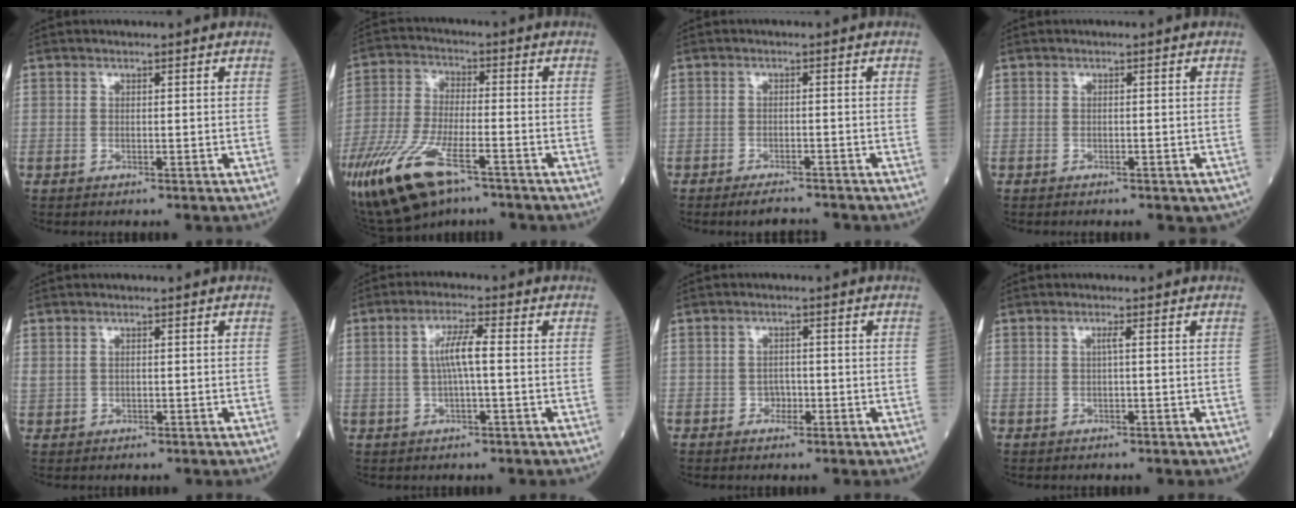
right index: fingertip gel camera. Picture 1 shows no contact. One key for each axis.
{"total": 17.4, "fx": -10.5, "fy": 5.6, "fz": 12.6, "tx": -0.292, "ty": -0.042, "tz": -0.195}
{"total": 3.7, "fx": -3.4, "fy": 0.7, "fz": 1.3, "tx": -0.018, "ty": -0.006, "tz": -0.052}
{"total": 2.9, "fx": -2.2, "fy": 1.2, "fz": 1.5, "tx": -0.015, "ty": -0.002, "tz": -0.021}
{"total": 1.5, "fx": 0.4, "fy": 1.1, "fz": 0.8, "tx": -0.031, "ty": 0.011, "tz": 0.016}
{"total": 4.7, "fx": 0.2, "fy": 0.3, "fz": 4.7, "tx": -0.091, "ty": 0.010, "tz": 0.004}
{"total": 1.6, "fx": -0.7, "fy": 1.2, "fz": 0.7, "tx": -0.005, "ty": 0.006, "tz": -0.012}
{"total": 0.8, "fx": 0.0, "fy": -0.2, "fz": 0.7, "tx": -0.012, "ty": 0.001, "tz": 0.000}